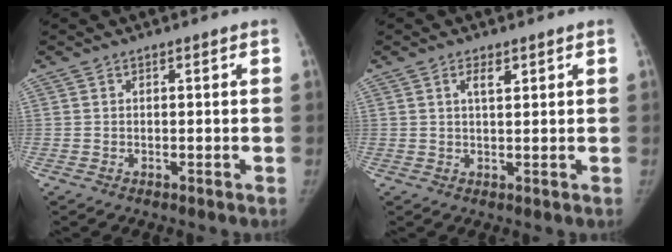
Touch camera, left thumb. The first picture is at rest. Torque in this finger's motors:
{"motor_torque": [-0.19, -0.26, 0.60, -0.21, -0.04]}